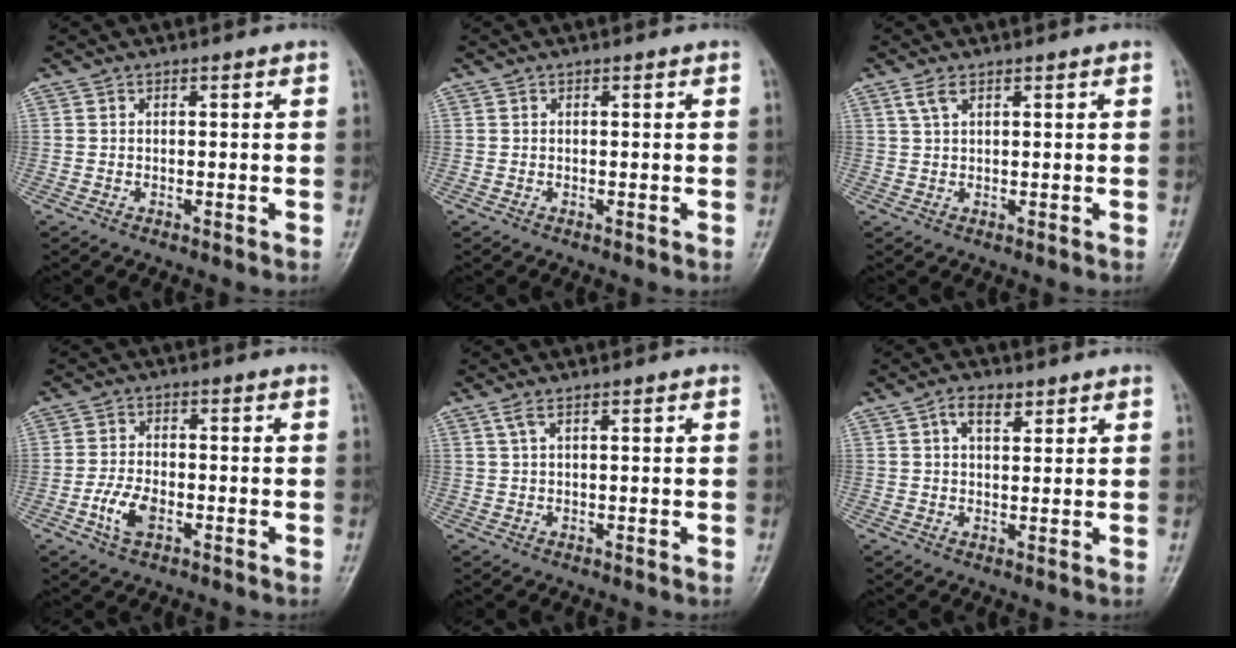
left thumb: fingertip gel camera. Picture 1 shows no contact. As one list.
[{"total": 0.0}, {"total": 2.1, "force": [1.2, 0.9, 1.5], "torque": [-0.036, 0.006, 0.032]}, {"total": 5.3, "force": [-2.2, 2.9, 3.9], "torque": [-0.080, 0.010, -0.043]}, {"total": 1.4, "force": [0.8, 0.2, 1.1], "torque": [-0.033, 0.008, 0.024]}, {"total": 4.0, "force": [2.1, 2.0, 2.7], "torque": [-0.037, -0.006, 0.035]}]